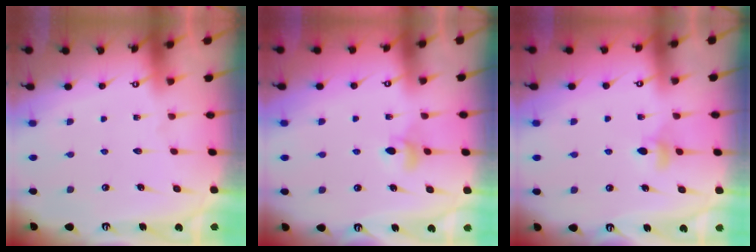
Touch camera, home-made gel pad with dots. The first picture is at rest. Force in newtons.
{"total": 4.2, "press": 4.1, "slide": 0.8}
{"total": 5.4, "press": 5.3, "slide": 1.0}